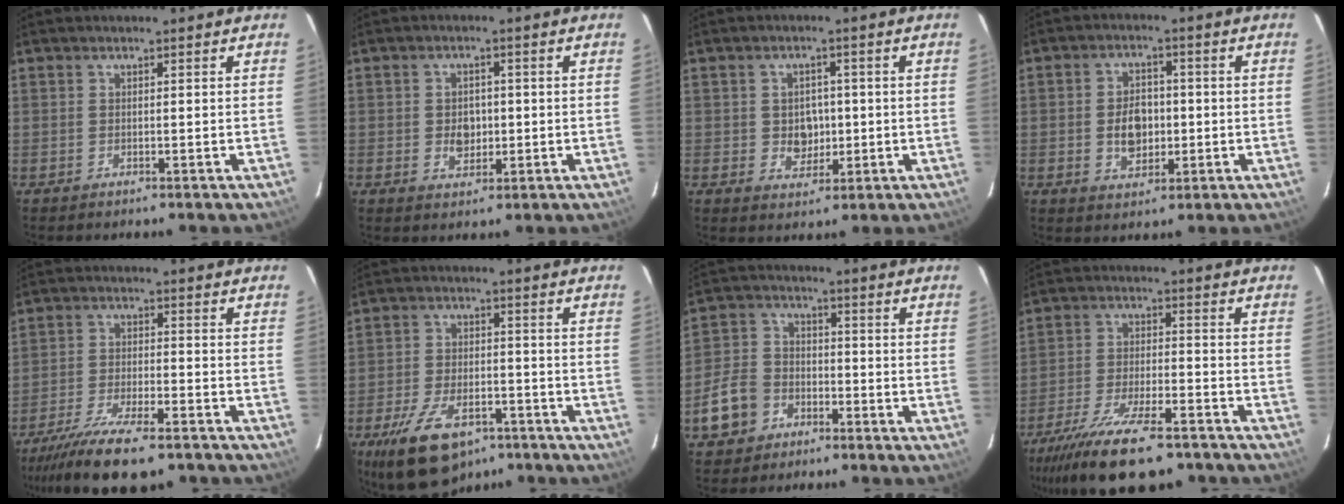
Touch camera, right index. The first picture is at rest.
{"total": 4.2, "force": [-0.5, 3.3, 2.5], "torque": [-0.042, 0.003, -0.004]}
{"total": 4.7, "force": [-0.3, 4.1, 2.4], "torque": [-0.044, 0.006, 0.003]}
{"total": 6.8, "force": [-0.9, 4.7, 4.8], "torque": [-0.090, 0.010, -0.007]}
{"total": 14.4, "force": [-11.5, 3.3, 8.0], "torque": [-0.174, -0.034, -0.197]}
{"total": 15.0, "force": [-9.5, 7.6, 8.8], "torque": [-0.188, -0.013, -0.157]}
{"total": 9.2, "force": [-4.8, 7.1, 3.4], "torque": [-0.093, 0.024, -0.082]}
{"total": 18.9, "force": [-14.9, 5.1, 10.5], "torque": [-0.214, -0.038, -0.241]}